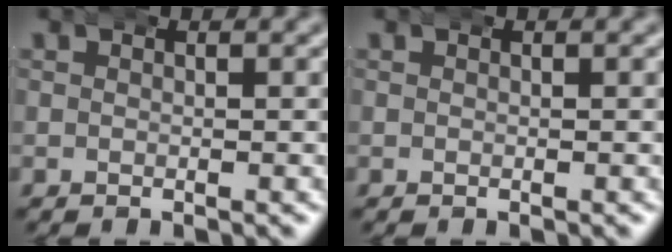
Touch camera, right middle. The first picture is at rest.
{"total": 0.0}